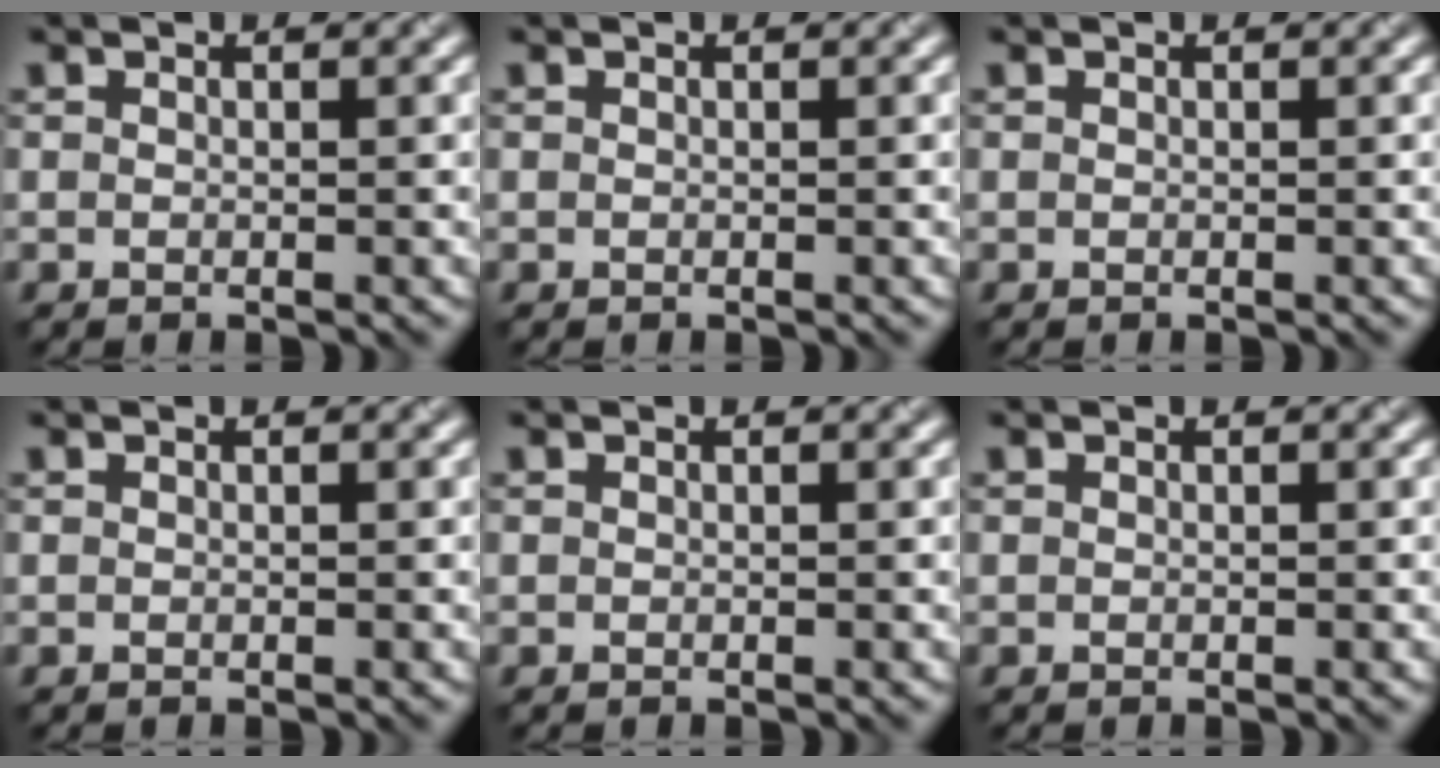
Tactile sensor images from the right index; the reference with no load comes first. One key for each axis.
{"total": 0.0}
{"total": 0.0}
{"total": 0.0}
{"total": 0.0}
{"total": 0.0}